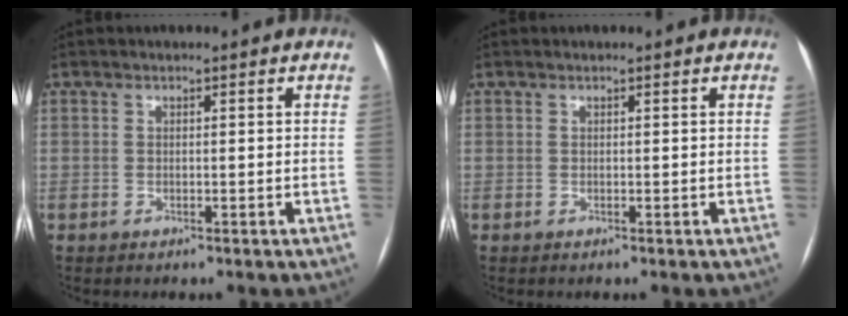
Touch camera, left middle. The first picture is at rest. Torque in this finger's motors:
{"motor_torque": [-0.09, 0.00, -0.04, -0.01]}